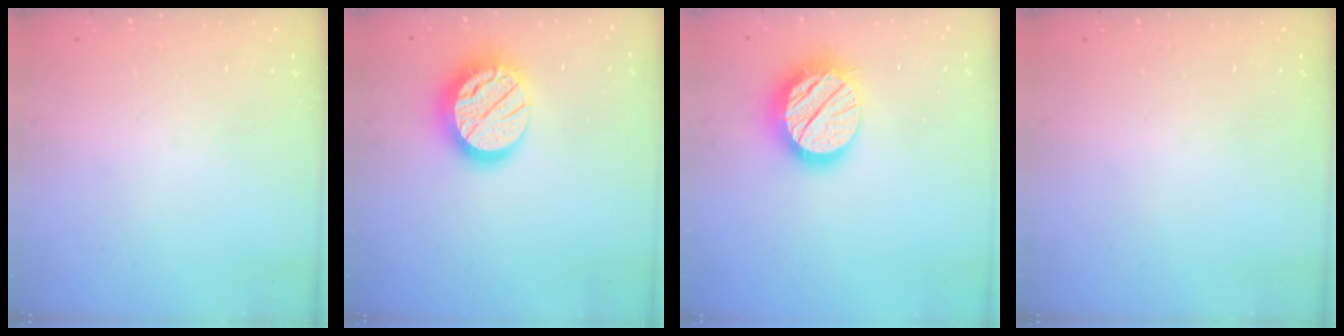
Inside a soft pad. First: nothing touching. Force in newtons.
{"total": 16.3, "press": 16.3, "slide": 1.2}
{"total": 16.8, "press": 16.8, "slide": 1.6}
{"total": 0.0}